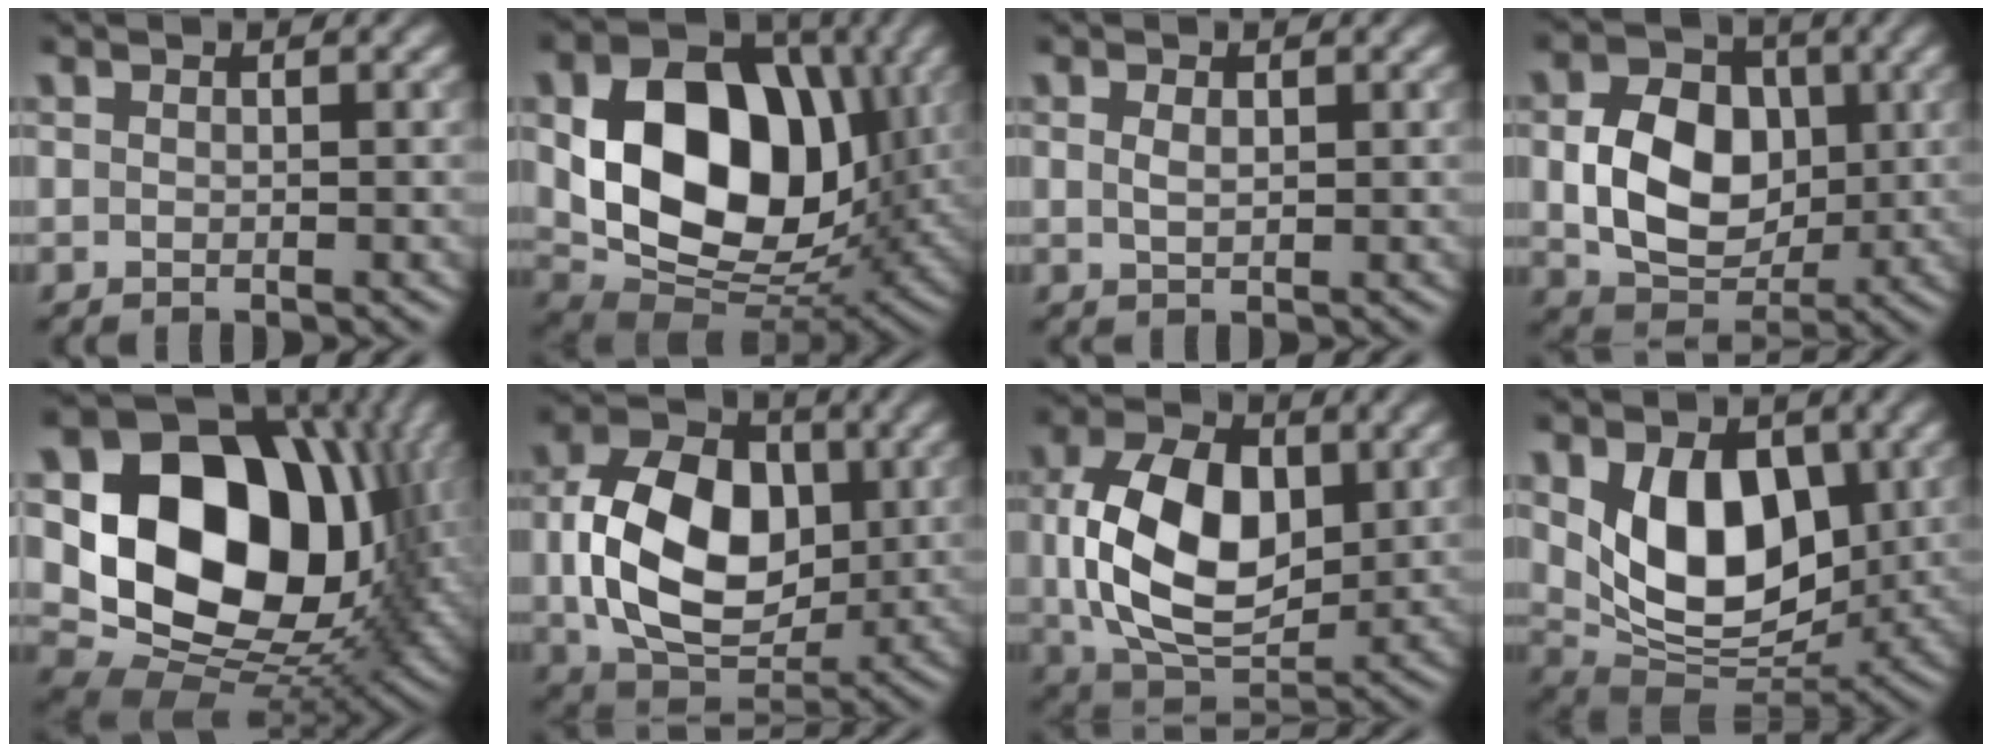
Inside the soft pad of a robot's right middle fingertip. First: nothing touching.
{"total": 13.7, "force": [1.4, 9.9, 9.5], "torque": [-0.157, -0.016, 0.029]}
{"total": 1.2, "force": [0.4, 0.7, 0.9], "torque": [-0.019, -0.001, 0.009]}
{"total": 7.9, "force": [0.2, 5.9, 5.3], "torque": [-0.094, -0.001, 0.003]}
{"total": 17.6, "force": [3.0, 13.2, 11.2], "torque": [-0.198, -0.016, 0.070]}
{"total": 11.3, "force": [-0.1, 7.9, 8.2], "torque": [-0.158, -0.001, -0.002]}
{"total": 10.9, "force": [0.9, 7.0, 8.2], "torque": [-0.165, -0.003, 0.022]}
{"total": 9.1, "force": [1.6, 5.8, 6.8], "torque": [-0.116, -0.021, 0.031]}